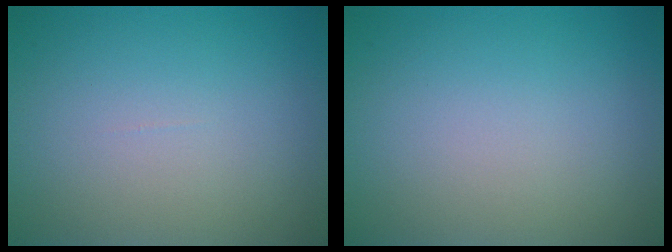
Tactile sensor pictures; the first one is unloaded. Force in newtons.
{"total": 0.0}